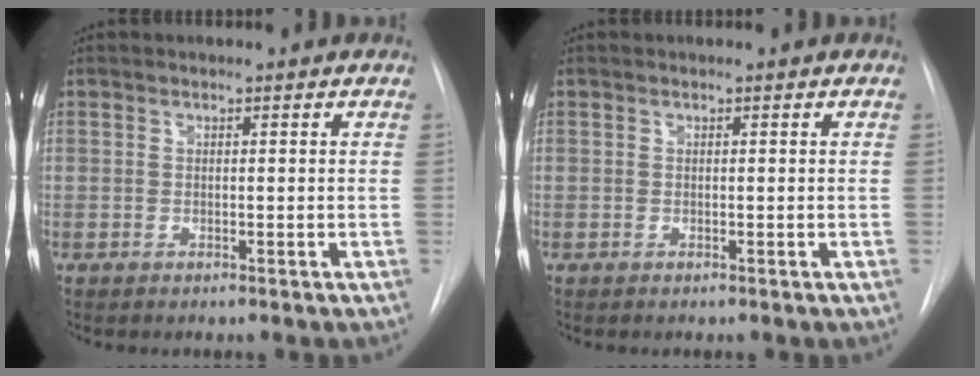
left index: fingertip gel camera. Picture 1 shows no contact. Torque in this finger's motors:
{"motor_torque": [-0.03, 0.04, 0.01, 0.00]}